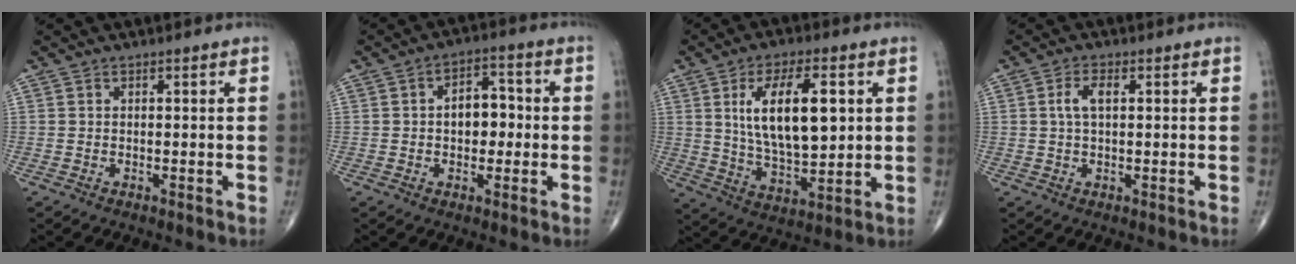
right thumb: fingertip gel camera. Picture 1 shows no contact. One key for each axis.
{"total": 7.1, "fx": 0.0, "fy": 4.6, "fz": 5.4, "tx": -0.059, "ty": 0.019, "tz": -0.007}
{"total": 16.0, "fx": 3.7, "fy": 7.1, "fz": 13.9, "tx": -0.225, "ty": -0.014, "tz": 0.073}
{"total": 3.6, "fx": 0.7, "fy": 1.7, "fz": 3.1, "tx": -0.068, "ty": 0.009, "tz": 0.013}